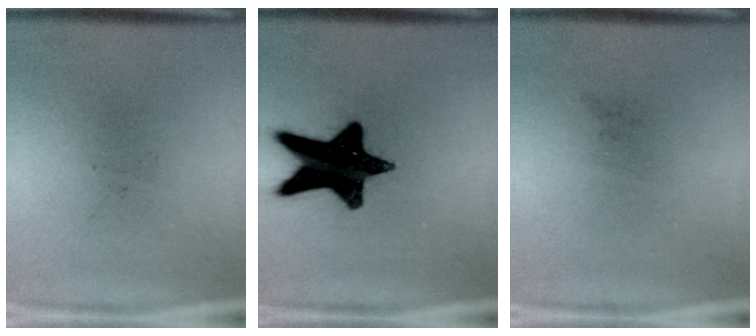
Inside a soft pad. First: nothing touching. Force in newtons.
{"total": 15.9}
{"total": 0.0}